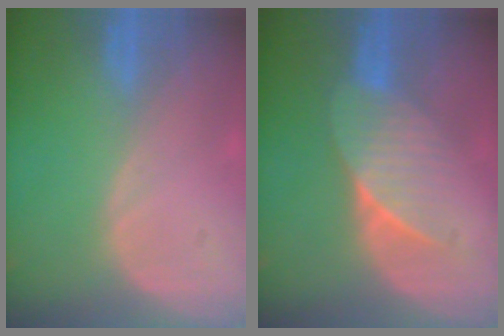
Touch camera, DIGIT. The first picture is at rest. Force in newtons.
{"total": 7.1, "press": 6.6, "slide": 2.7}